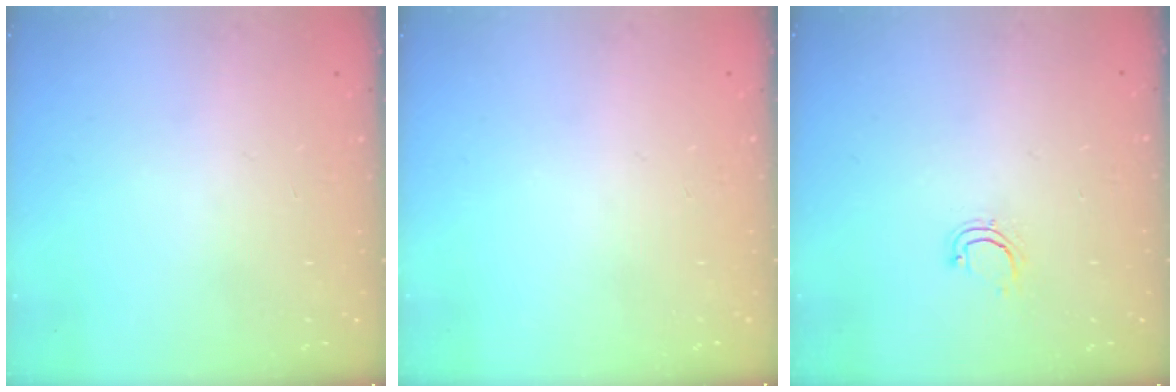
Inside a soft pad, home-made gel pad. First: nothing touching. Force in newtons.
{"total": 0.0}
{"total": 4.2, "press": 4.1, "slide": 0.8}